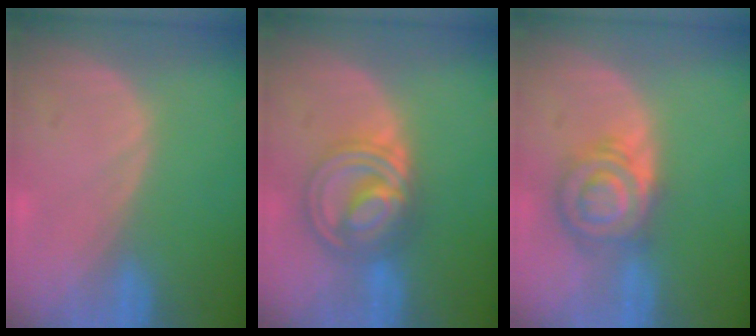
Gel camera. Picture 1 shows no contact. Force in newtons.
{"total": 8.0, "press": 8.0, "slide": 0.5}
{"total": 7.0, "press": 7.0, "slide": 0.2}